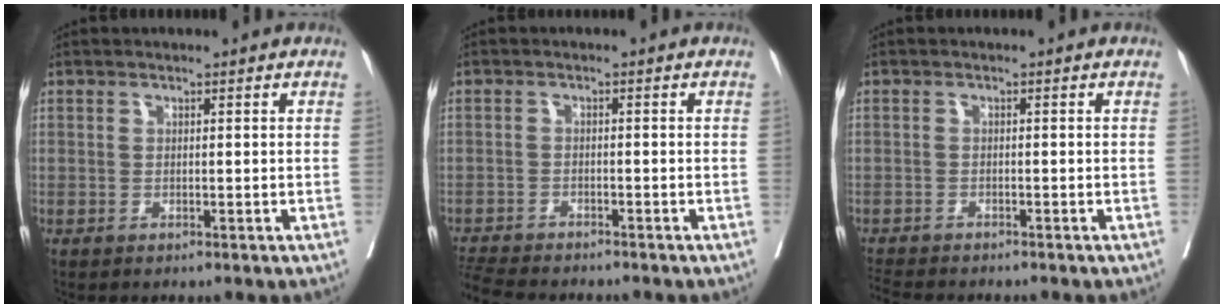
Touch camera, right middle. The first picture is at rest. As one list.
[{"total": 7.9, "force": [-7.4, 0.9, 2.8], "torque": [-0.044, -0.014, -0.121]}, {"total": 5.2, "force": [-4.8, 0.6, 1.8], "torque": [-0.026, -0.012, -0.079]}]